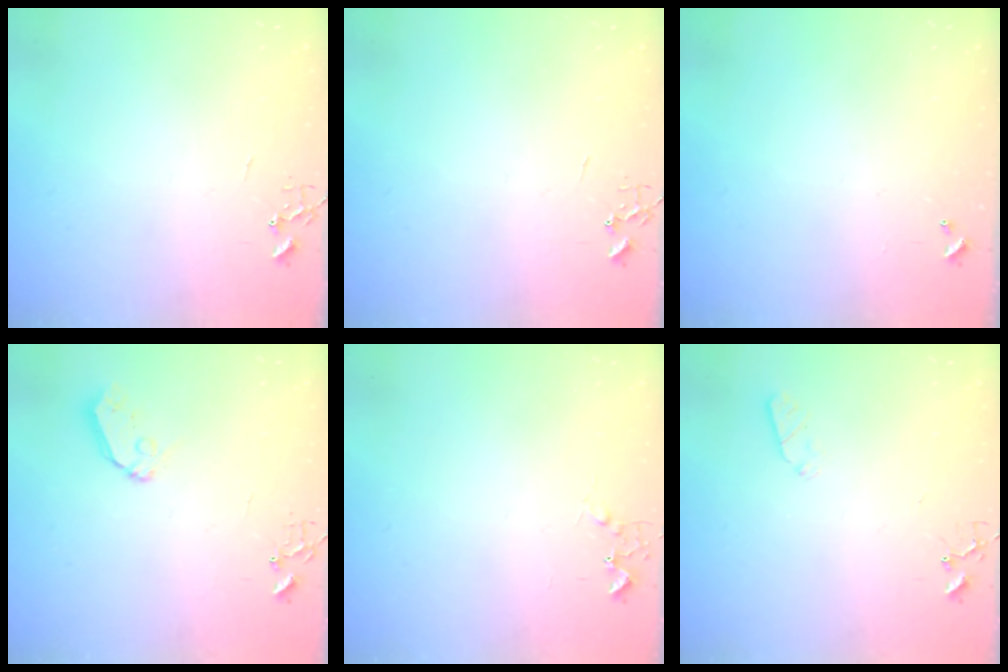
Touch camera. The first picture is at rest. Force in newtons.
{"total": 0.0}
{"total": 0.0}
{"total": 6.9, "press": 6.9, "slide": 0.5}
{"total": 6.6, "press": 6.6, "slide": 0.8}
{"total": 3.5, "press": 3.4, "slide": 0.5}